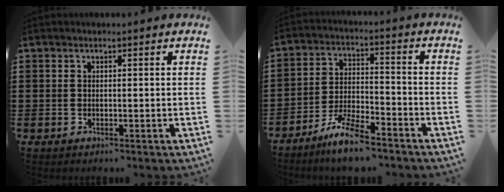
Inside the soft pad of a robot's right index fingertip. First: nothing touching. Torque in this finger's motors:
{"motor_torque": [-0.01, 0.14, 0.17, 0.10]}